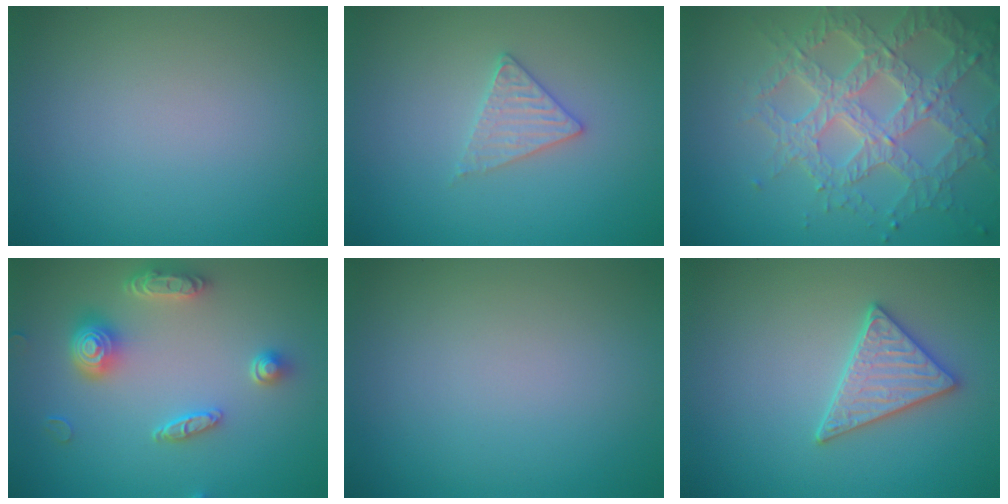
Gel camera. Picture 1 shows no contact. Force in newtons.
{"total": 2.1, "press": 2.1, "slide": 0.3}
{"total": 7.0, "press": 5.2, "slide": 4.7}
{"total": 4.9, "press": 4.0, "slide": 2.8}
{"total": 0.0}
{"total": 3.0, "press": 2.9, "slide": 0.7}